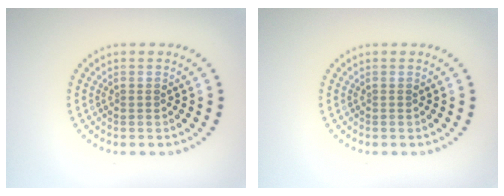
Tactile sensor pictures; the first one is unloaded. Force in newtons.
{"total": 0.0}